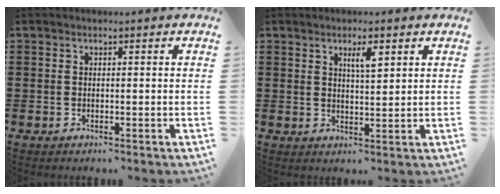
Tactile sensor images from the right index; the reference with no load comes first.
{"total": 3.0, "force": [1.7, 0.7, 2.3], "torque": [-0.040, 0.001, 0.026]}